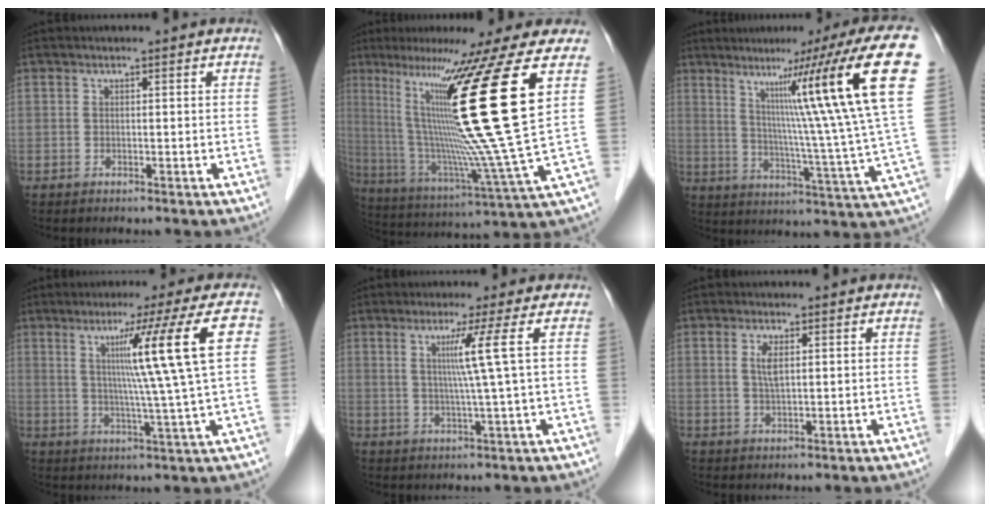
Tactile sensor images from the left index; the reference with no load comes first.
{"total": 22.5, "force": [7.7, -3.4, 20.8], "torque": [-0.349, -0.031, 0.112]}
{"total": 20.6, "force": [8.3, -2.1, 18.7], "torque": [-0.260, 0.004, 0.109]}
{"total": 12.3, "force": [2.8, -2.7, 11.6], "torque": [-0.177, 0.004, 0.052]}
{"total": 5.4, "force": [1.3, -2.2, 4.8], "torque": [-0.091, -0.006, 0.029]}
{"total": 2.6, "force": [0.7, 0.5, 2.4], "torque": [-0.055, -0.001, 0.014]}